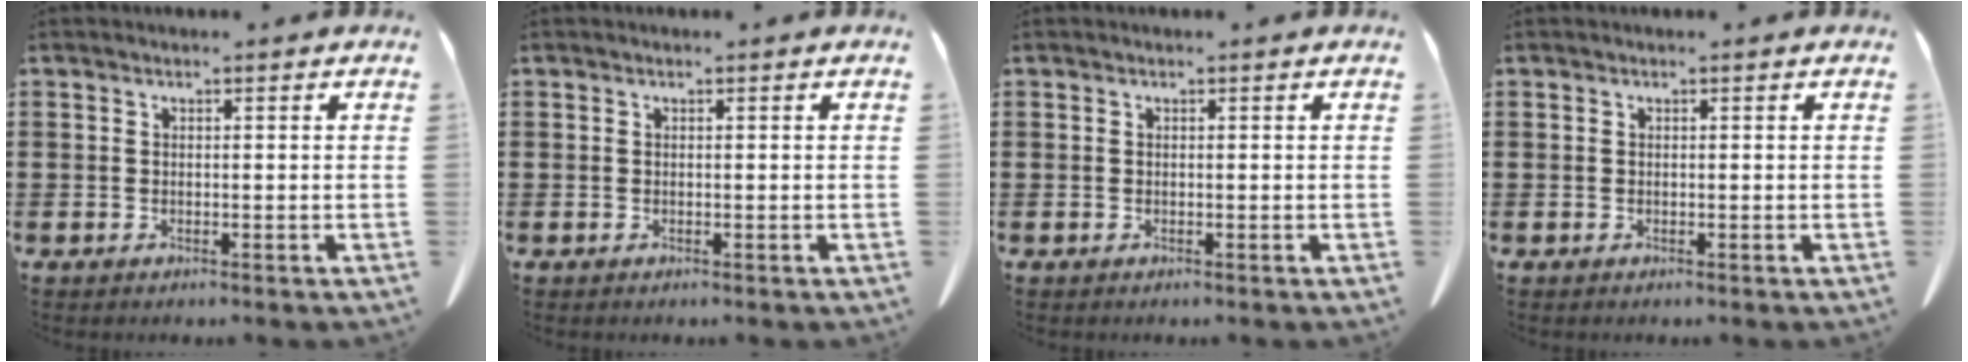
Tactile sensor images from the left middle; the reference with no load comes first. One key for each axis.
{"total": 0.0}
{"total": 0.0}
{"total": 0.0}